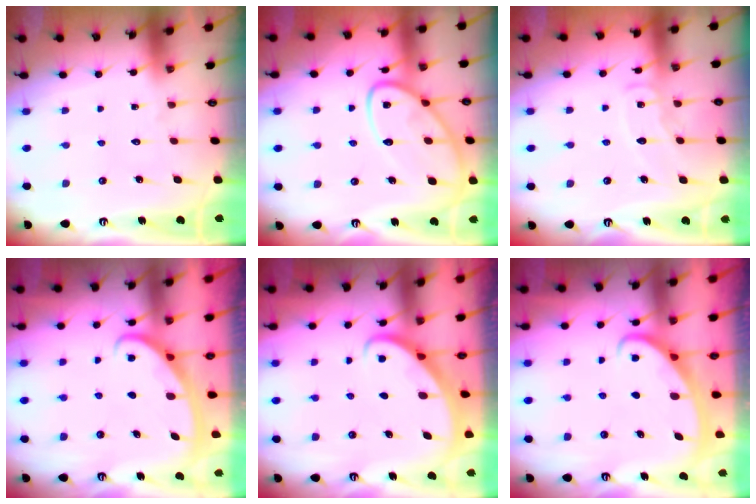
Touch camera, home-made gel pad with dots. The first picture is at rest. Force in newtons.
{"total": 13.0, "press": 13.0, "slide": 1.2}
{"total": 7.6, "press": 7.5, "slide": 0.7}
{"total": 3.0, "press": 2.9, "slide": 0.4}
{"total": 2.7, "press": 2.7, "slide": 0.2}
{"total": 2.8, "press": 2.8, "slide": 0.4}